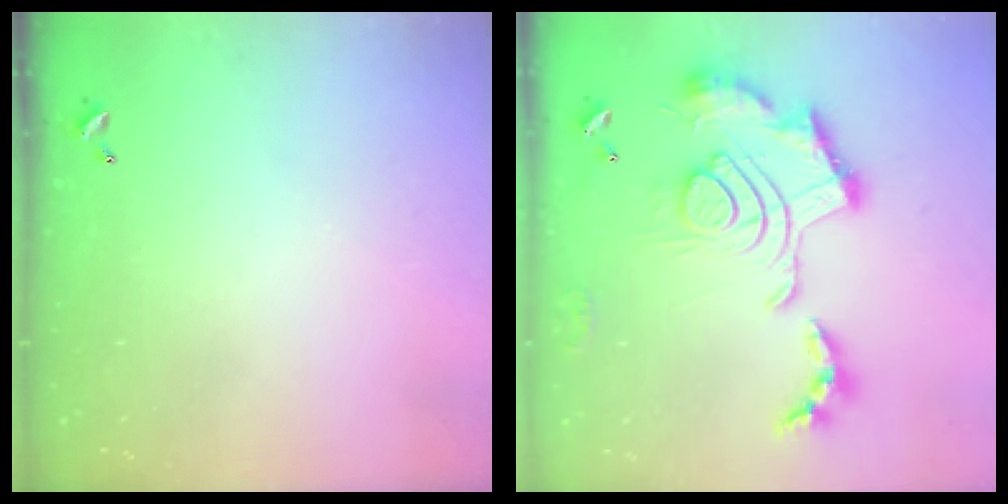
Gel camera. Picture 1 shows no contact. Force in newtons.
{"total": 2.5, "press": 1.9, "slide": 1.7}